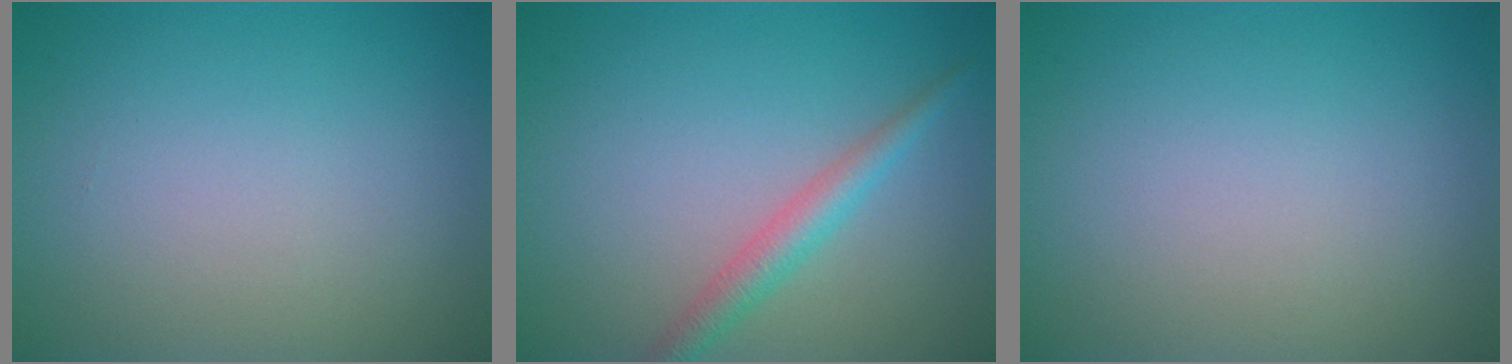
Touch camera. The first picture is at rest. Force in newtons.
{"total": 2.5, "press": 2.5, "slide": 0.0}
{"total": 0.0}